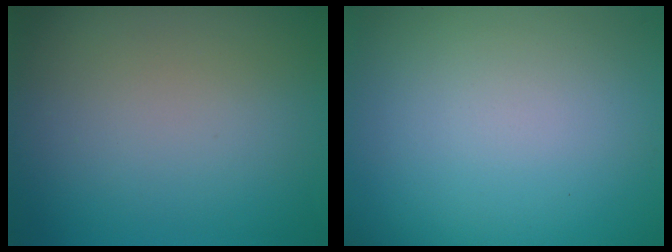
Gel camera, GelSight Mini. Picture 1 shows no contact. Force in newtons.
{"total": 0.0}